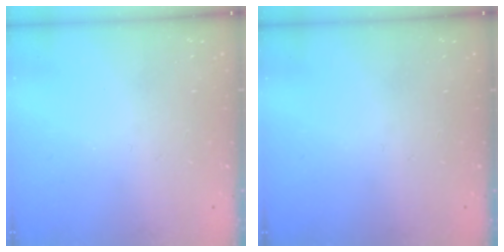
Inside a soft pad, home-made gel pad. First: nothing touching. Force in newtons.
{"total": 0.0}